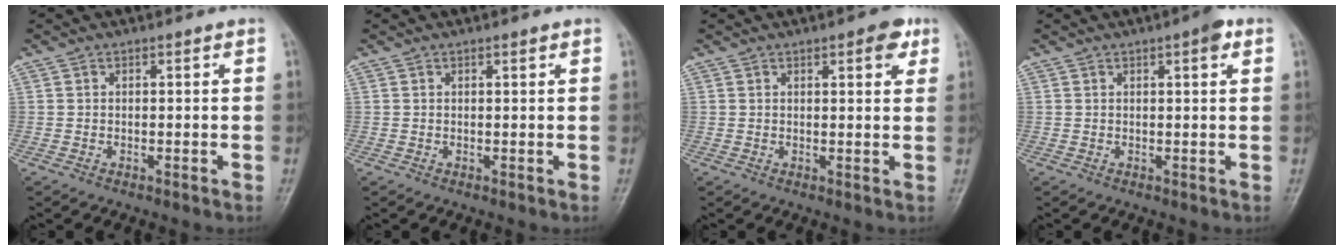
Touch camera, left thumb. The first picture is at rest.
{"total": 0.9, "force": [0.6, 0.2, 0.7], "torque": [-0.011, -0.001, 0.008]}
{"total": 4.5, "force": [2.4, 1.6, 3.5], "torque": [-0.033, -0.006, 0.025]}
{"total": 3.2, "force": [1.6, 0.7, 2.6], "torque": [-0.033, -0.002, 0.018]}